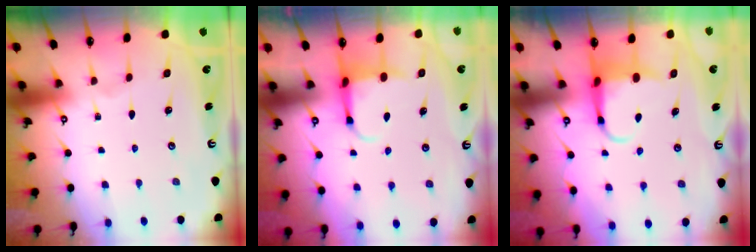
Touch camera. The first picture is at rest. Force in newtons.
{"total": 4.4, "press": 4.3, "slide": 1.2}
{"total": 5.2, "press": 5.1, "slide": 1.0}